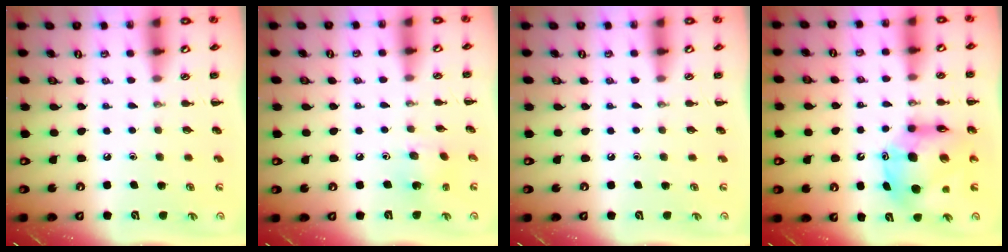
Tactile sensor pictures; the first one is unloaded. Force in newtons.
{"total": 2.3, "press": 2.2, "slide": 0.5}
{"total": 0.0}
{"total": 12.7, "press": 12.2, "slide": 3.5}